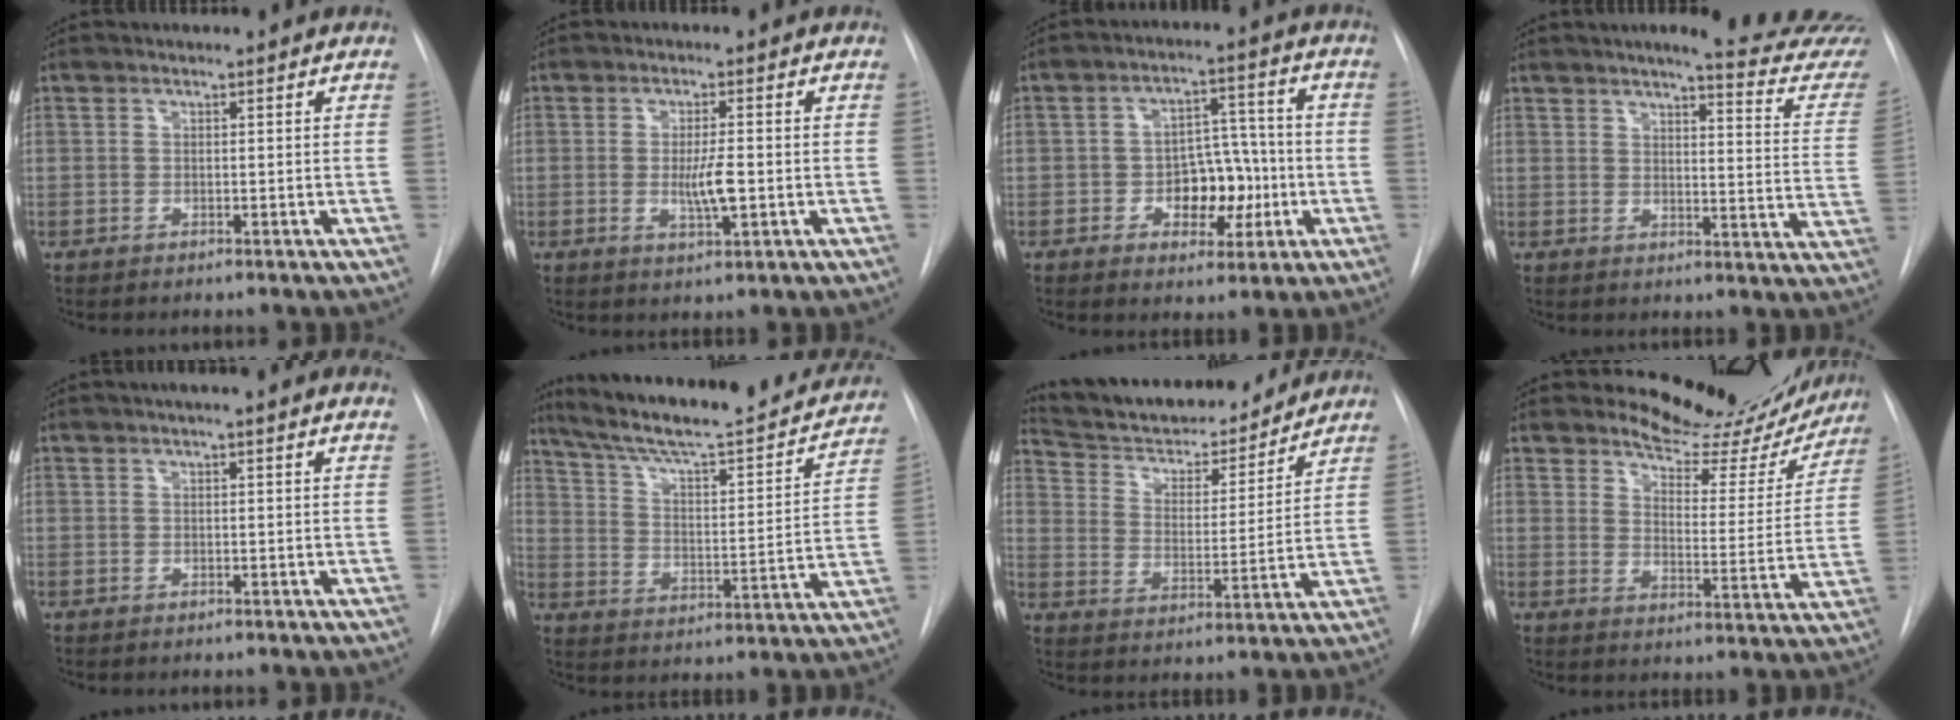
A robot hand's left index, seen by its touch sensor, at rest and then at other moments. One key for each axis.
{"total": 4.4, "fx": -0.6, "fy": 0.7, "fz": 4.3, "tx": -0.081, "ty": -0.007, "tz": -0.008}
{"total": 8.7, "fx": -2.2, "fy": 5.2, "fz": 6.6, "tx": -0.091, "ty": 0.024, "tz": -0.027}
{"total": 18.9, "fx": 17.4, "fy": 0.5, "fz": 7.4, "tx": -0.083, "ty": -0.089, "tz": 0.186}
{"total": 3.2, "fx": 2.4, "fy": -0.1, "fz": 2.1, "tx": -0.026, "ty": 0.018, "tz": 0.029}
{"total": 26.4, "fx": 22.9, "fy": 3.8, "fz": 12.6, "tx": -0.195, "ty": -0.022, "tz": 0.316}
{"total": 19.4, "fx": 17.9, "fy": 4.2, "fz": 6.2, "tx": -0.093, "ty": -0.003, "tz": 0.272}
{"total": 14.7, "fx": 13.9, "fy": 4.2, "fz": 2.3, "tx": -0.014, "ty": -0.049, "tz": 0.160}